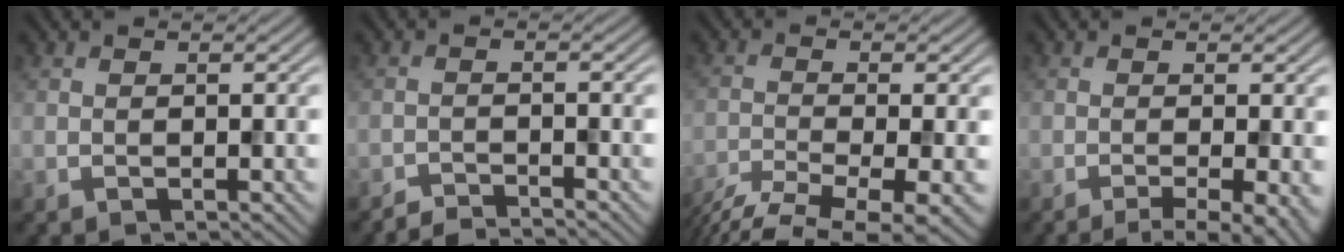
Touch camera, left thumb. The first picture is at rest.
{"total": 2.5, "force": [-2.4, 0.1, 0.6], "torque": [-0.005, 0.001, -0.048]}
{"total": 9.2, "force": [-6.9, 1.8, 5.9], "torque": [-0.108, -0.022, -0.105]}
{"total": 5.4, "force": [-2.5, 1.1, 4.6], "torque": [-0.057, -0.001, -0.039]}